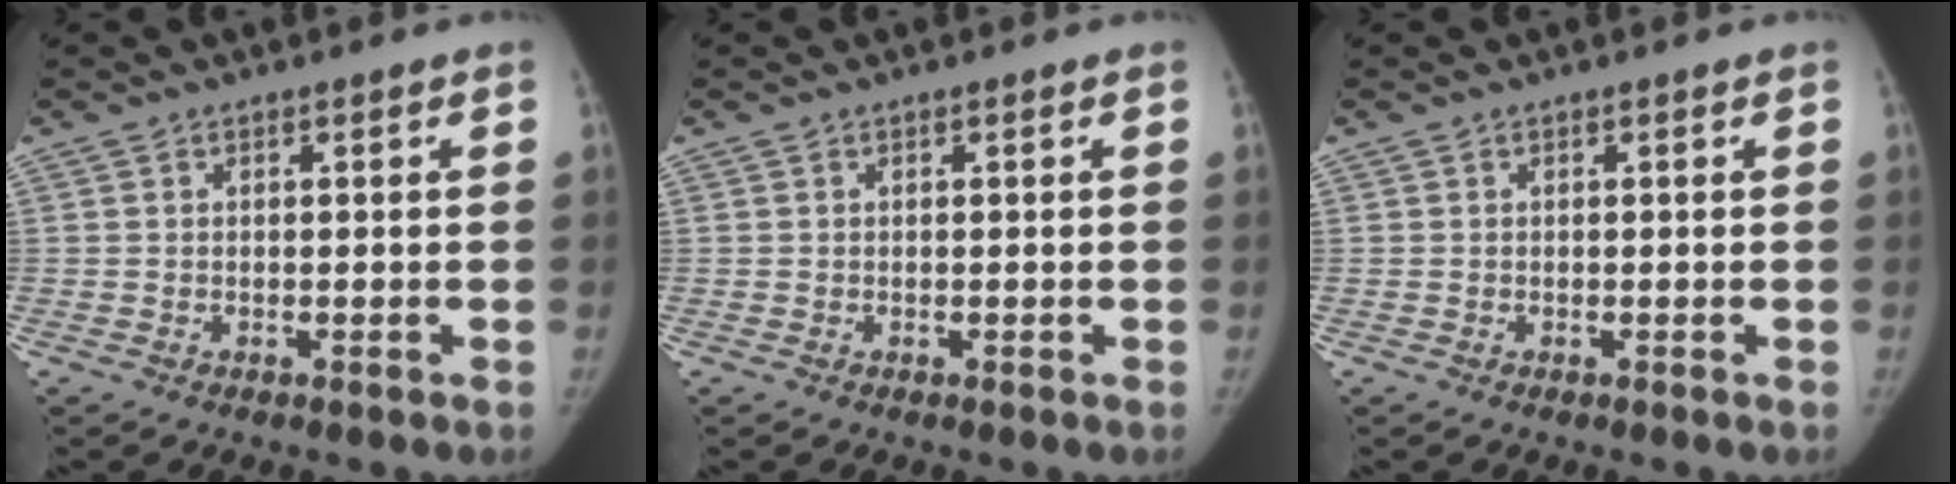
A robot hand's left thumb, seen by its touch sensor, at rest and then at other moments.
{"total": 0.0}
{"total": 0.0}